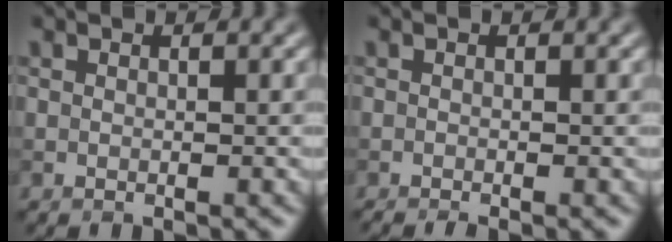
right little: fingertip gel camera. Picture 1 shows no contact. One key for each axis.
{"total": 1.1, "fx": -0.8, "fy": 0.1, "fz": 0.7, "tx": -0.006, "ty": -0.006, "tz": -0.016}